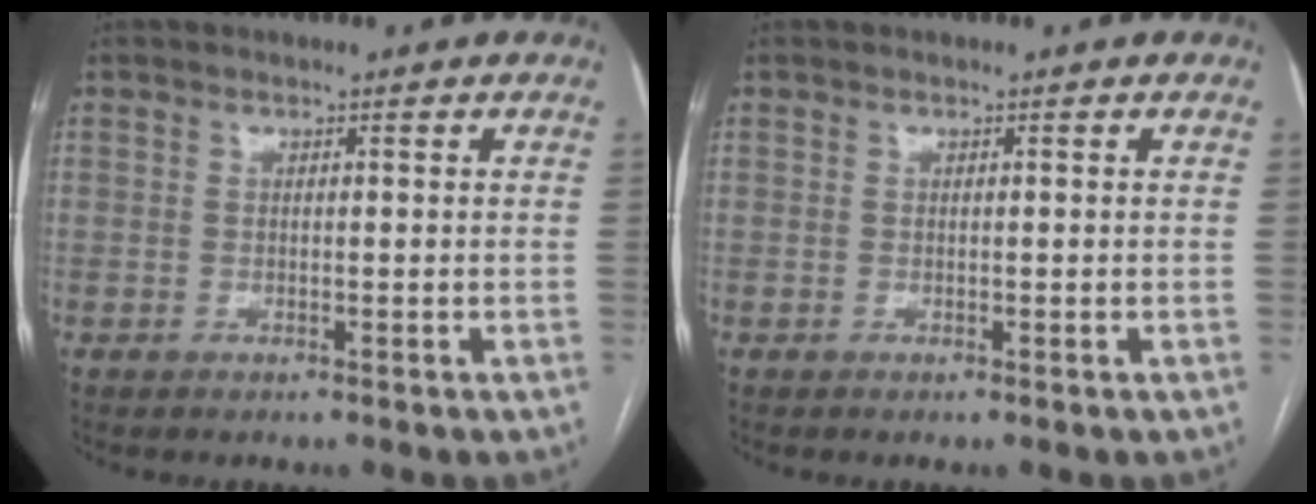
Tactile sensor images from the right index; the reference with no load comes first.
{"total": 0.0}